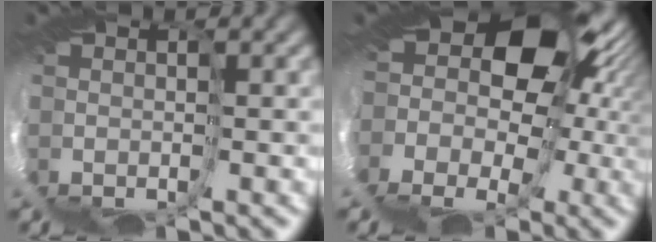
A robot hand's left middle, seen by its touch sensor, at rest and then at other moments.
{"total": 11.6, "force": [3.0, 7.4, 8.3], "torque": [-0.135, -0.005, 0.054]}